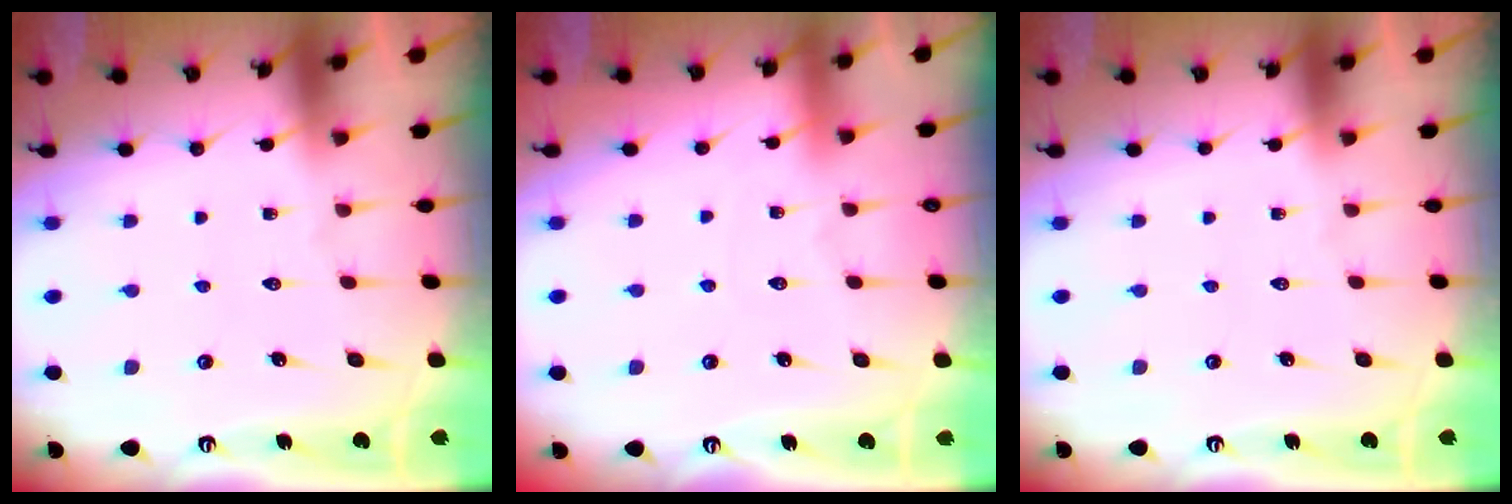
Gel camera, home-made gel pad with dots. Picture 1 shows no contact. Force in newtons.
{"total": 3.1, "press": 3.1, "slide": 0.4}
{"total": 0.0}